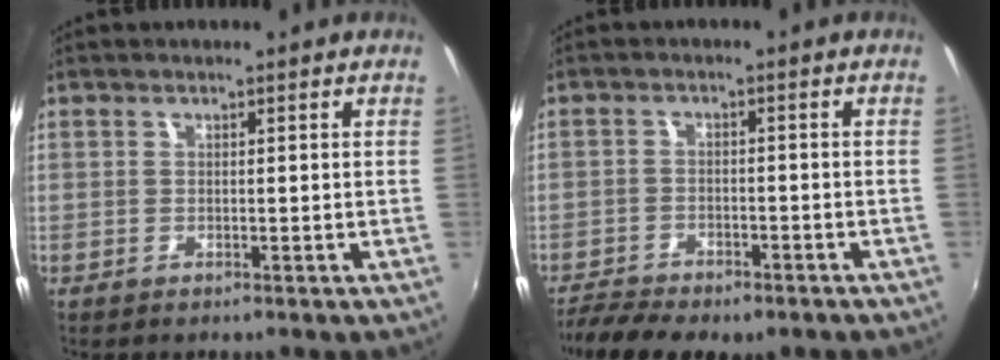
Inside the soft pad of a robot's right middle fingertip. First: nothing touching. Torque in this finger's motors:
{"motor_torque": [1.07, -1.07, 0.13, 0.08]}